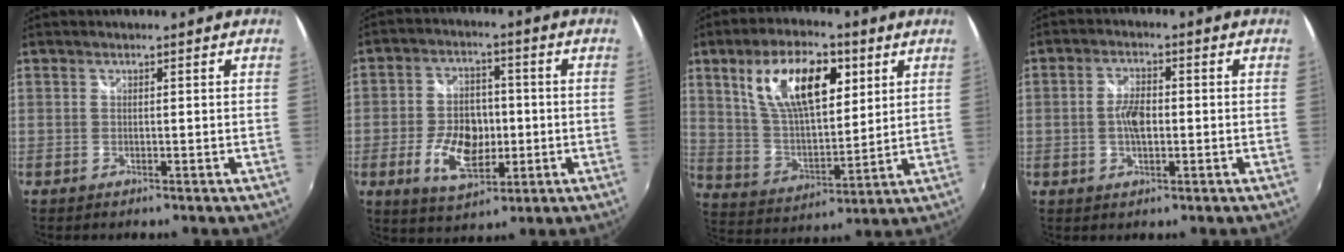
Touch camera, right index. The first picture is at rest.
{"total": 10.5, "force": [-2.7, 6.4, 7.8], "torque": [-0.160, 0.004, -0.039]}
{"total": 16.7, "force": [7.0, 7.6, 13.1], "torque": [-0.234, 0.017, 0.132]}
{"total": 4.6, "force": [-0.6, 2.3, 3.9], "torque": [-0.075, 0.006, -0.012]}